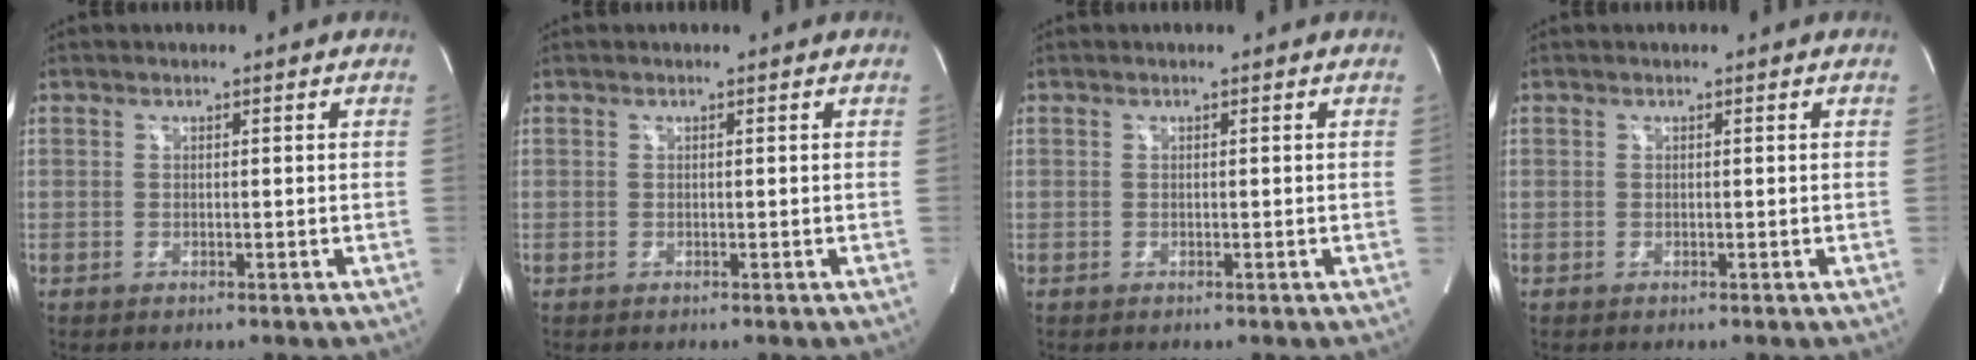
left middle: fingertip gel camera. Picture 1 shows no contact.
{"total": 0.0}
{"total": 0.0}
{"total": 0.0}